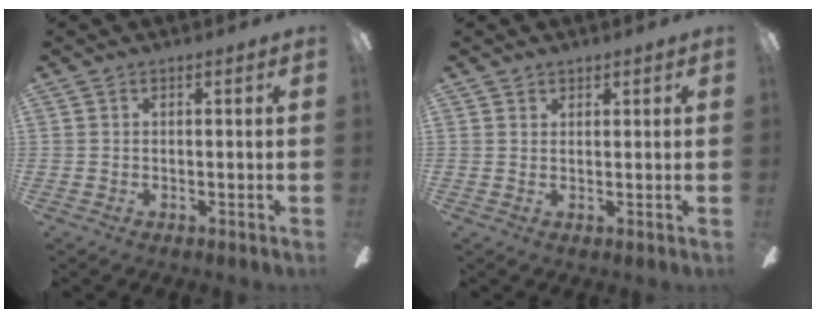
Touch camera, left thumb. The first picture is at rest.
{"total": 1.2, "force": [1.1, 0.5, 0.0], "torque": [0.006, -0.004, 0.020]}